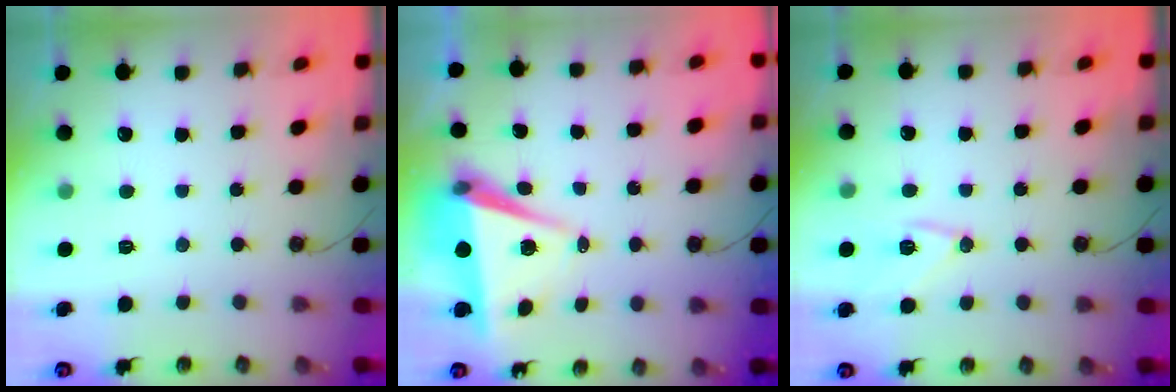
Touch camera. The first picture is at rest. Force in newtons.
{"total": 7.2, "press": 5.7, "slide": 4.4}
{"total": 11.5, "press": 11.5, "slide": 0.2}